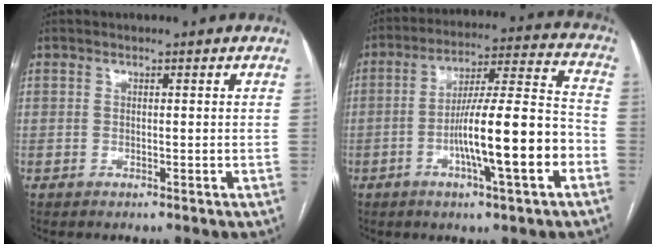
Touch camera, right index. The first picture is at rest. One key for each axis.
{"total": 15.1, "fx": -4.9, "fy": 1.0, "fz": 14.3, "tx": -0.235, "ty": 0.010, "tz": -0.079}